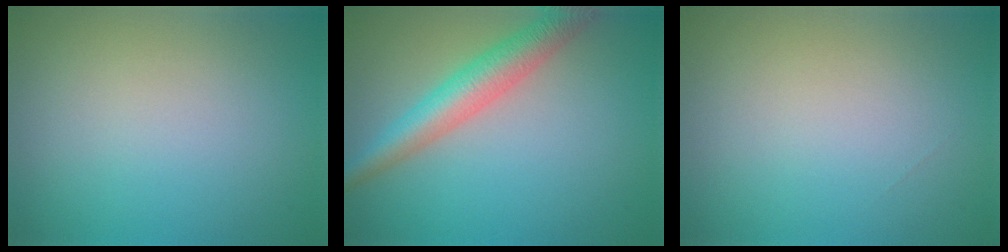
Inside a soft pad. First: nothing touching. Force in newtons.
{"total": 4.9, "press": 4.9, "slide": 0.1}
{"total": 0.0}